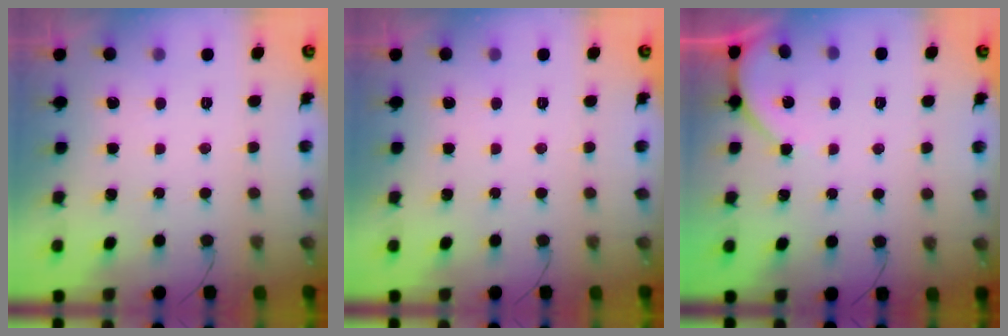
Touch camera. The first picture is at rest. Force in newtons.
{"total": 0.0}
{"total": 3.3, "press": 3.3, "slide": 0.4}